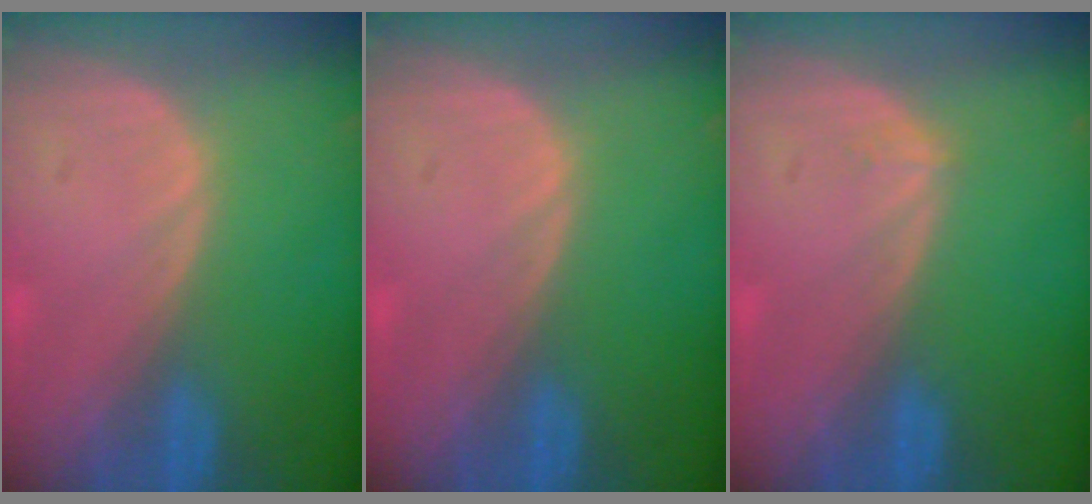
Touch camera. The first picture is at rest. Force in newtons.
{"total": 0.0}
{"total": 0.5, "press": 0.5, "slide": 0.2}